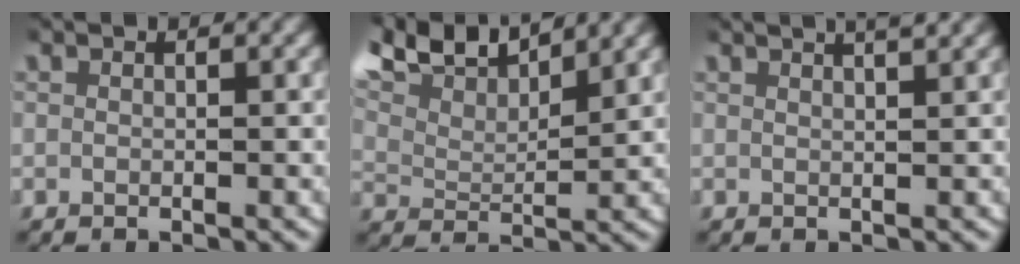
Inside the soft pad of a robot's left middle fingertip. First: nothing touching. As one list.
[{"total": 8.5, "force": [6.6, 3.1, 4.4], "torque": [-0.095, 0.019, 0.102]}, {"total": 4.0, "force": [2.8, 1.2, 2.6], "torque": [-0.032, 0.012, 0.039]}]